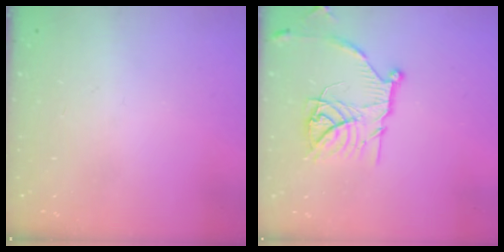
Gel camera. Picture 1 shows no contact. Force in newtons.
{"total": 16.4, "press": 16.4, "slide": 1.3}